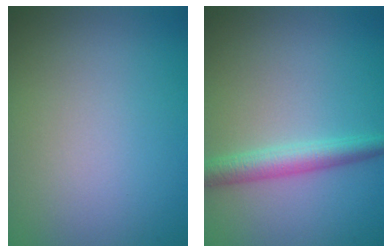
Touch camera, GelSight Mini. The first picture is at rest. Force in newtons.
{"total": 3.0, "press": 3.0, "slide": 0.1}